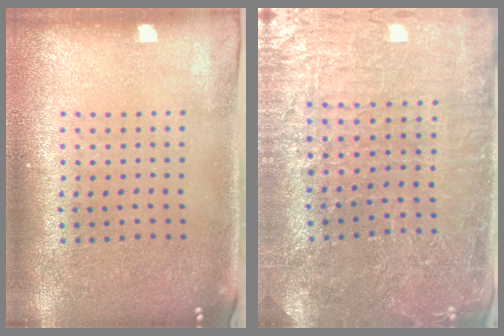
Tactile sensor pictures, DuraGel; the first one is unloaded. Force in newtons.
{"total": 3.3, "press": 3.3, "slide": 0.4}